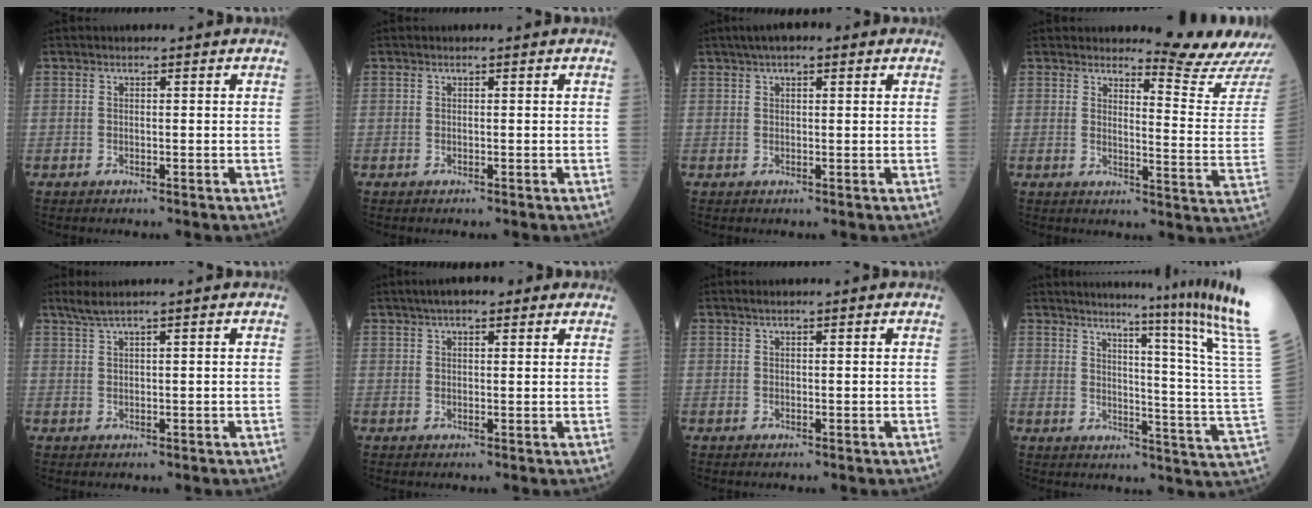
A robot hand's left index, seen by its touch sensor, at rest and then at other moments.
{"total": 0.0}
{"total": 5.3, "force": [3.4, 1.8, 3.7], "torque": [-0.062, 0.032, 0.053]}
{"total": 10.2, "force": [10.0, -2.0, 0.1], "torque": [-0.005, -0.121, 0.114]}
{"total": 2.9, "force": [2.3, -0.4, 1.7], "torque": [-0.039, 0.020, 0.052]}
{"total": 6.7, "force": [4.8, 2.2, 4.2], "torque": [-0.058, 0.035, 0.073]}
{"total": 1.5, "force": [1.2, 0.2, 0.8], "torque": [-0.015, 0.022, 0.023]}
{"total": 19.7, "force": [15.6, -5.4, 10.7], "torque": [-0.148, -0.126, 0.183]}